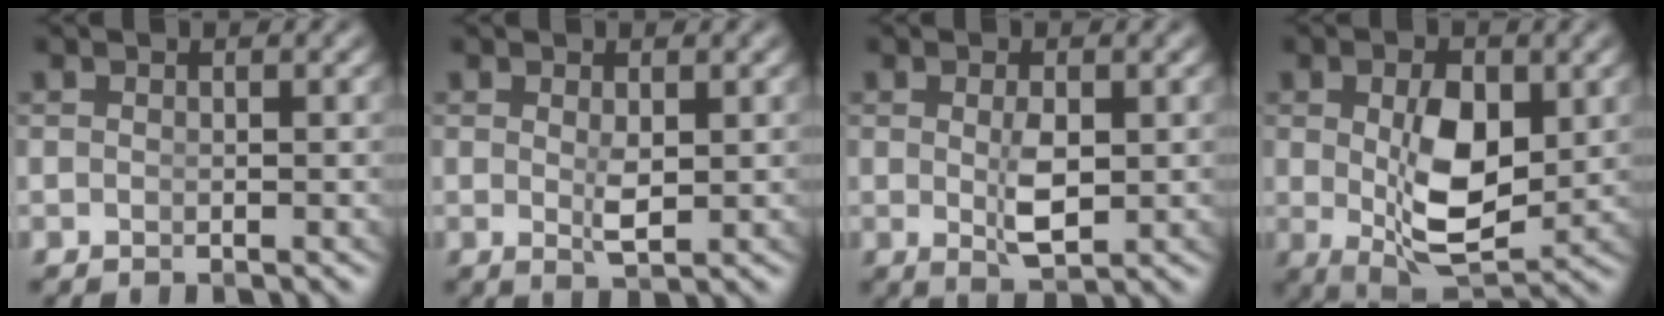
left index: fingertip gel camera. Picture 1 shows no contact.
{"total": 1.6, "force": [0.3, 0.2, 1.6], "torque": [-0.030, -0.013, 0.015]}
{"total": 2.9, "force": [0.0, 0.9, 2.7], "torque": [-0.051, -0.018, 0.013]}
{"total": 7.6, "force": [-0.4, 3.8, 6.6], "torque": [-0.111, -0.036, 0.018]}